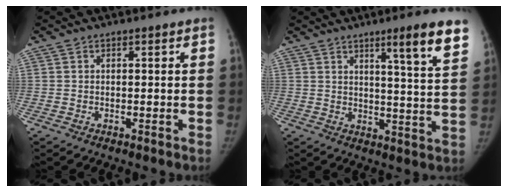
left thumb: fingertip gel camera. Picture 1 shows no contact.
{"total": 10.3, "force": [6.5, 0.3, 8.0], "torque": [-0.100, -0.041, 0.087]}